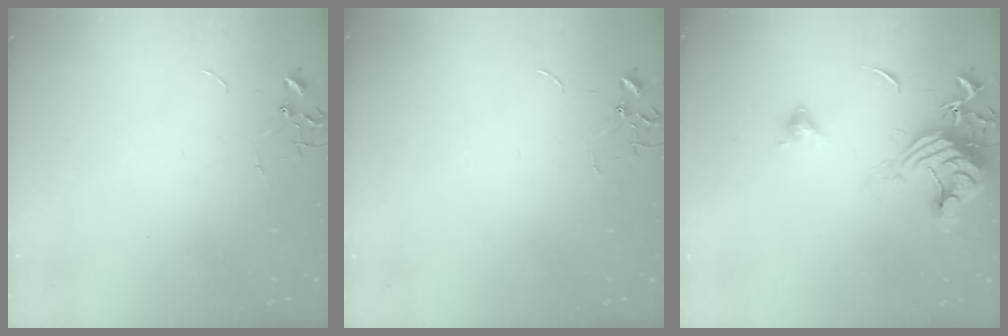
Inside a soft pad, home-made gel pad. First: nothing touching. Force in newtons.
{"total": 0.0}
{"total": 14.2, "press": 14.1, "slide": 1.8}